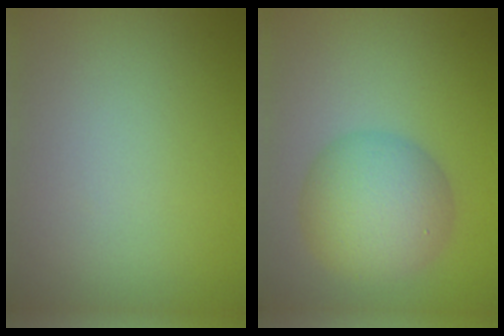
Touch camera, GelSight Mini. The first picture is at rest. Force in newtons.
{"total": 6.3, "press": 6.3, "slide": 0.1}